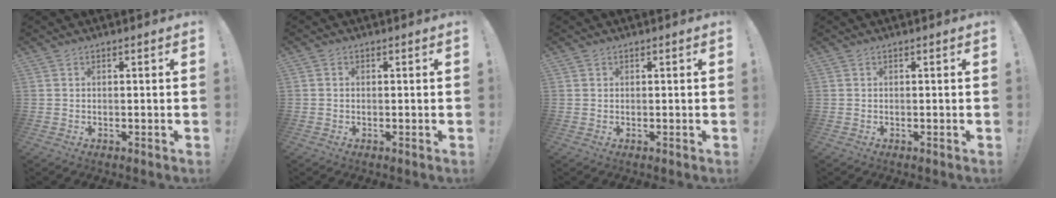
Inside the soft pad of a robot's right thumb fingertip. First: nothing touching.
{"total": 0.5, "force": [-0.2, 0.5, 0.2], "torque": [-0.008, 0.004, -0.003]}
{"total": 0.5, "force": [0.3, 0.4, -0.1], "torque": [0.005, -0.001, 0.005]}
{"total": 0.0}